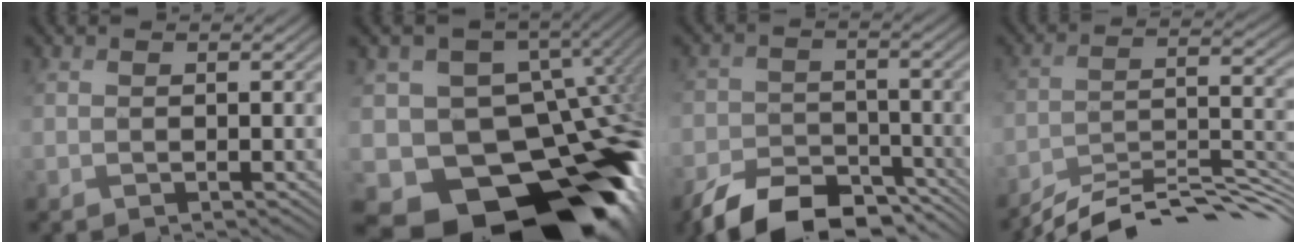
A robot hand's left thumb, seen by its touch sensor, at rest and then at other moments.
{"total": 21.3, "force": [-12.3, 14.2, 10.1], "torque": [-0.133, -0.028, -0.175]}
{"total": 9.1, "force": [-7.9, 3.5, 2.9], "torque": [-0.038, -0.020, -0.138]}
{"total": 12.0, "force": [-10.7, 1.8, 5.0], "torque": [-0.074, 0.009, -0.181]}